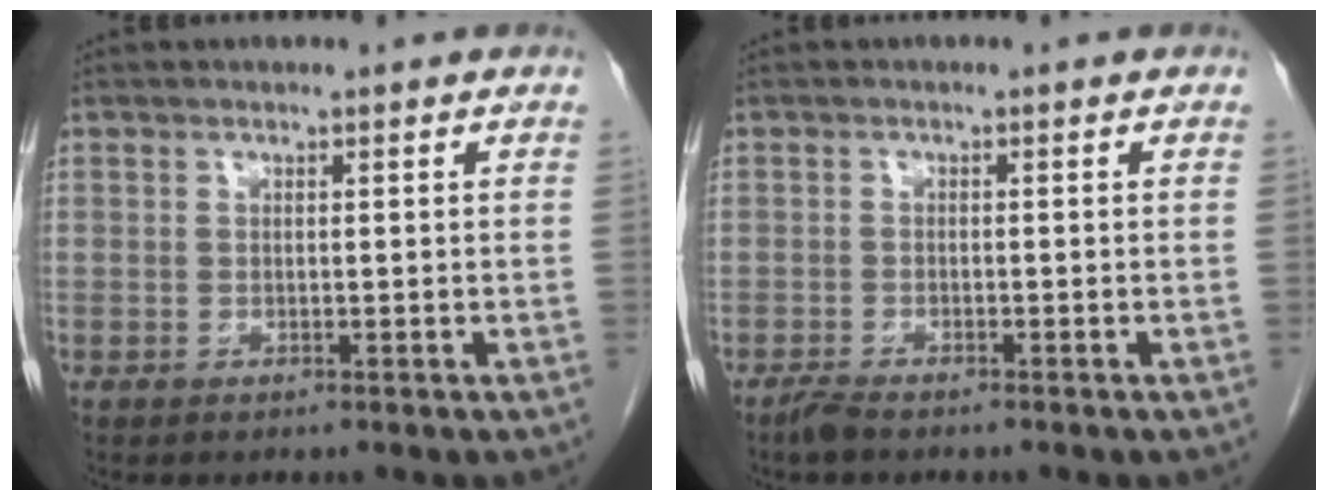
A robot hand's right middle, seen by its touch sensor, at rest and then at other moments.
{"total": 1.8, "force": [-1.5, 0.3, 0.9], "torque": [-0.026, -0.005, -0.029]}